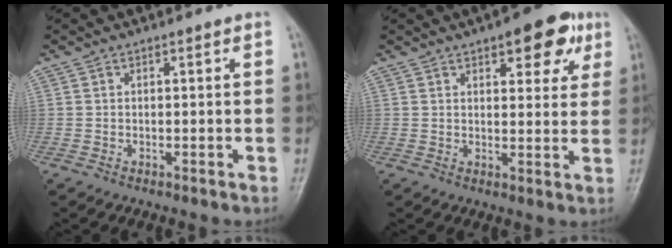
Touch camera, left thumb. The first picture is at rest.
{"total": 9.6, "force": [5.2, 4.3, 6.9], "torque": [-0.052, -0.016, 0.061]}